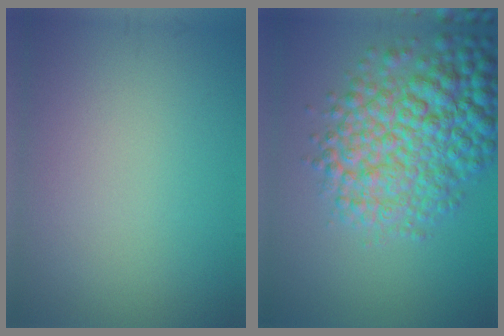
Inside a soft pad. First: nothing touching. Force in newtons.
{"total": 9.0, "press": 9.0, "slide": 0.2}